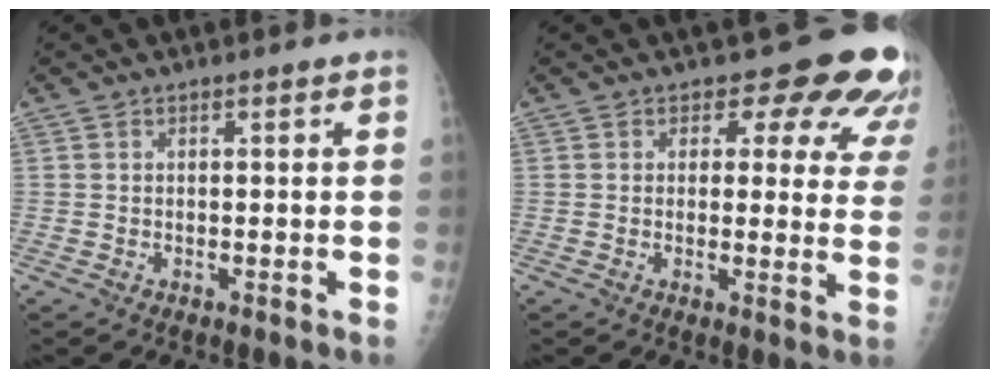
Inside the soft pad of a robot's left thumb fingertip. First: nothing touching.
{"total": 12.2, "force": [9.2, 6.4, 4.9], "torque": [0.008, -0.042, 0.073]}